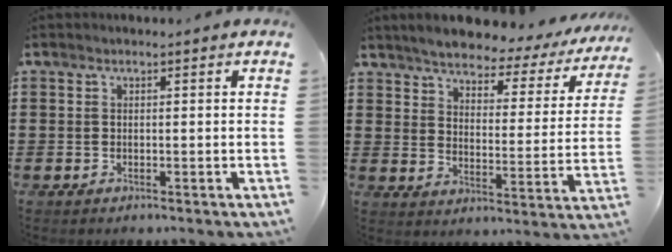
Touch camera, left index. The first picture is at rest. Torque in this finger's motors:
{"motor_torque": [2.14, 0.00, 1.05, 0.21]}